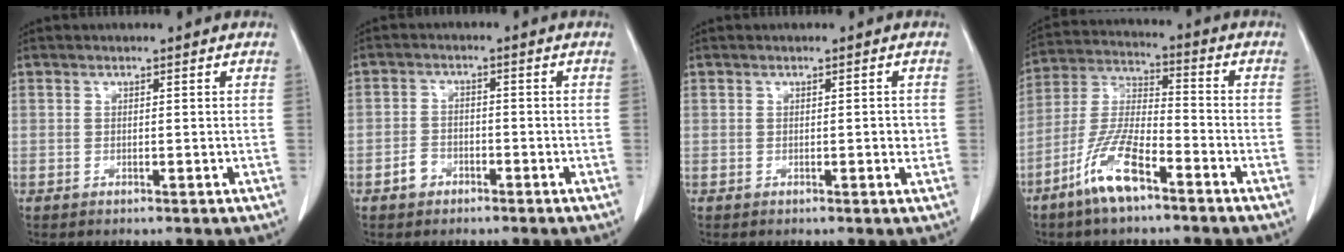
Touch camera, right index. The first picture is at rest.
{"total": 2.8, "force": [-1.7, 2.1, 0.9], "torque": [-0.015, 0.008, -0.030]}
{"total": 1.2, "force": [-0.1, 0.4, 1.1], "torque": [-0.014, 0.001, -0.001]}
{"total": 10.7, "force": [-6.6, 2.6, 8.1], "torque": [-0.174, -0.007, -0.130]}